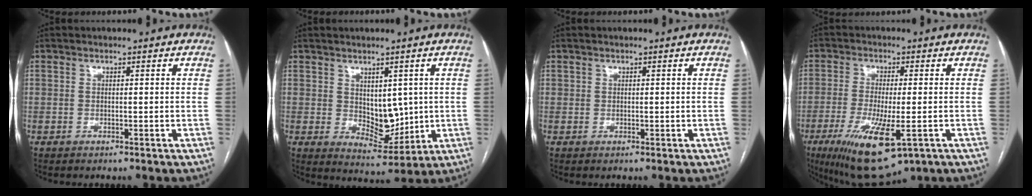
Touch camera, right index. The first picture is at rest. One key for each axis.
{"total": 6.9, "fx": 1.0, "fy": 4.2, "fz": 5.3, "tx": -0.080, "ty": -0.006, "tz": 0.037}
{"total": 0.6, "fx": 0.3, "fy": 0.5, "fz": 0.1, "tx": 0.007, "ty": 0.000, "tz": 0.004}
{"total": 12.8, "fx": -5.6, "fy": 3.1, "fz": 11.1, "tx": -0.197, "ty": -0.034, "tz": -0.083}